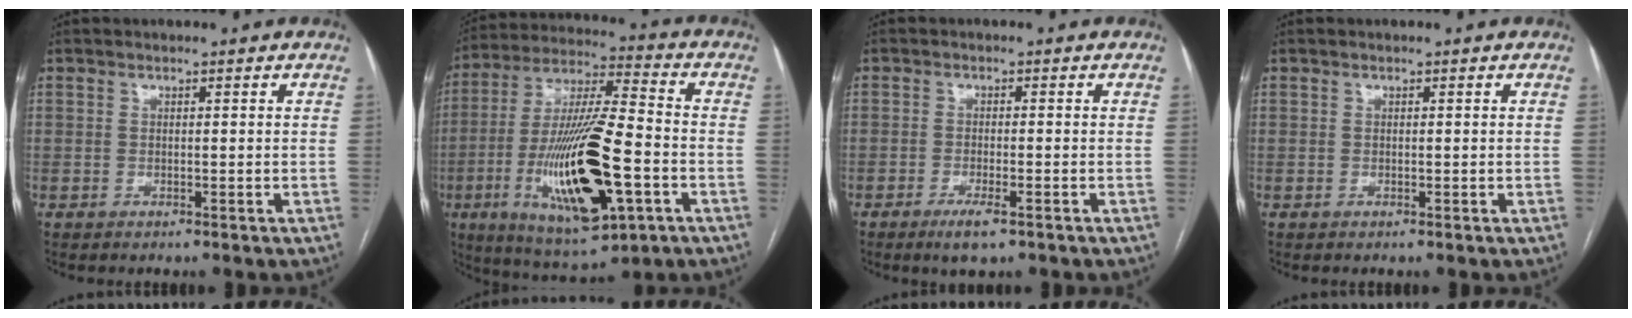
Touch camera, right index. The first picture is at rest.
{"total": 21.8, "force": [-6.2, 4.6, 20.4], "torque": [-0.417, -0.021, -0.100]}
{"total": 3.6, "force": [-2.1, 0.8, 2.9], "torque": [-0.053, -0.005, -0.034]}
{"total": 0.0}